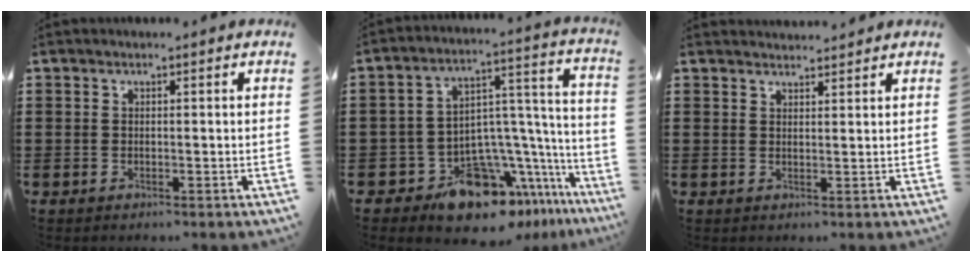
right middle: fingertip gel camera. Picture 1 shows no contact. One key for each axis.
{"total": 13.6, "fx": -10.1, "fy": 6.4, "fz": 6.3, "tx": -0.112, "ty": 0.028, "tz": -0.176}
{"total": 1.9, "fx": 1.9, "fy": 0.0, "fz": -0.2, "tx": -0.002, "ty": 0.001, "tz": 0.037}